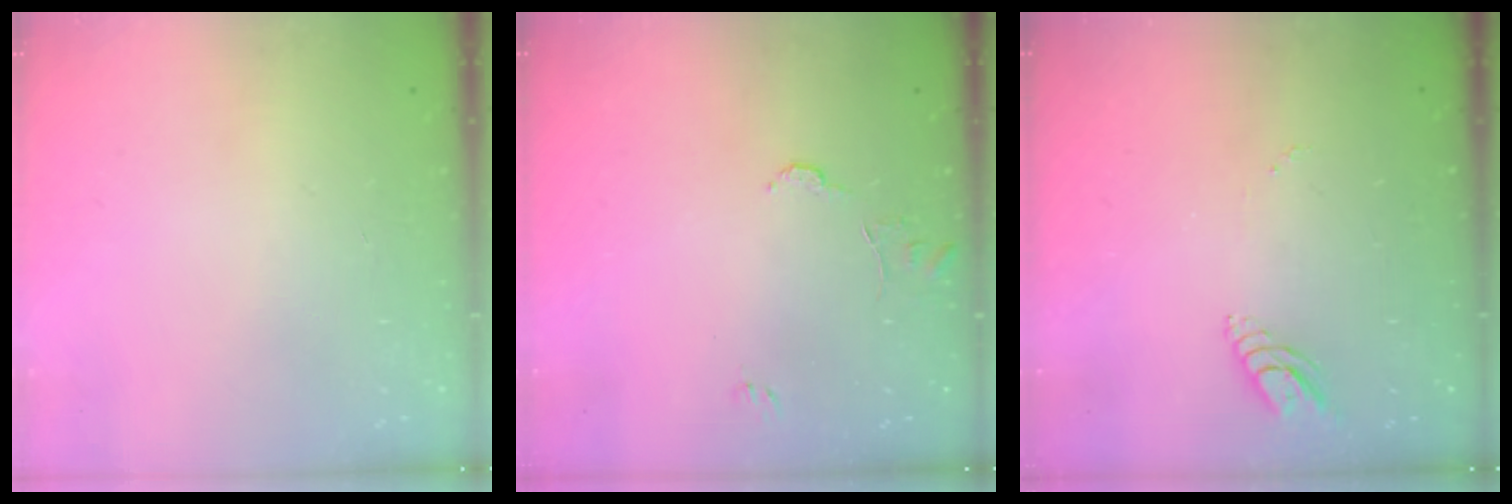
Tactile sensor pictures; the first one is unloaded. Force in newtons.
{"total": 7.7, "press": 7.6, "slide": 0.7}
{"total": 5.2, "press": 5.1, "slide": 0.1}